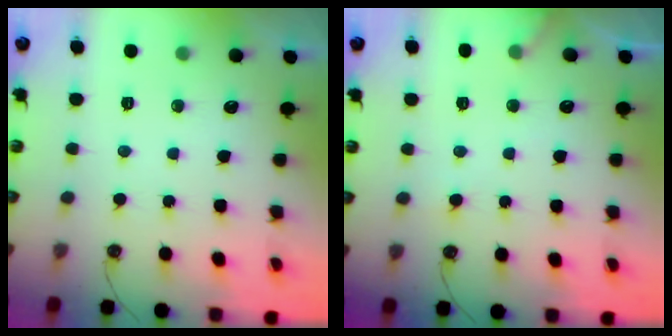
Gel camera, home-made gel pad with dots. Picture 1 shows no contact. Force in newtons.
{"total": 6.3, "press": 6.3, "slide": 0.4}